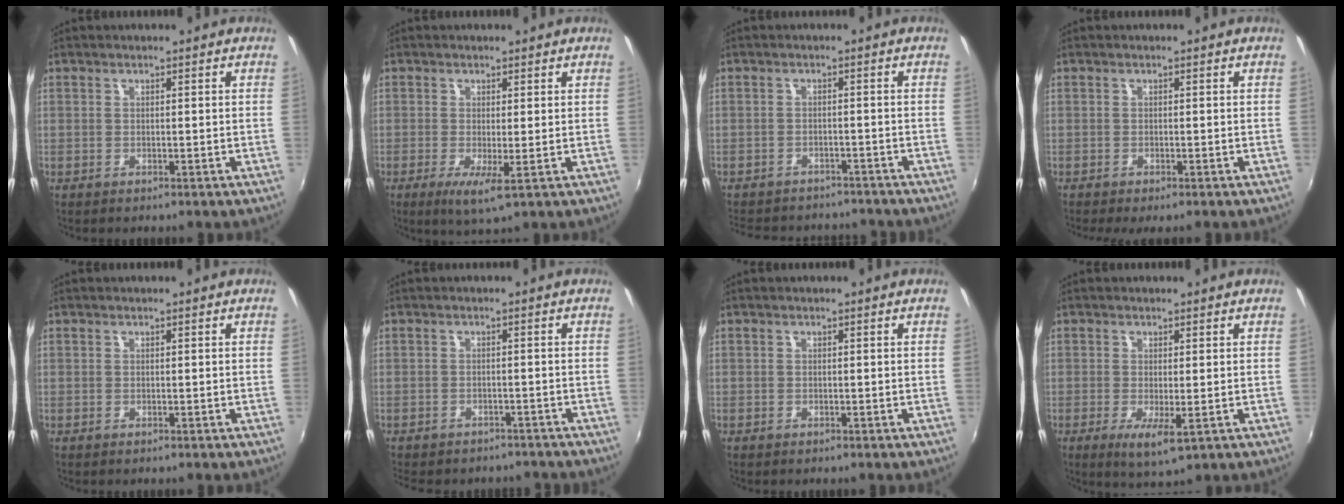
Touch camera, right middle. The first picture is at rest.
{"total": 3.9, "force": [-0.9, 0.3, 3.8], "torque": [-0.074, -0.014, -0.014]}
{"total": 11.9, "force": [-10.3, 4.6, 3.9], "torque": [-0.095, 0.000, -0.140]}
{"total": 1.2, "force": [-1.0, 0.0, 0.7], "torque": [-0.017, -0.006, -0.016]}
{"total": 0.0}
{"total": 8.4, "force": [-7.3, 3.2, 2.9], "torque": [-0.068, -0.016, -0.097]}
{"total": 0.0}
{"total": 4.7, "force": [-1.3, 0.9, 4.4], "torque": [-0.083, -0.017, -0.017]}